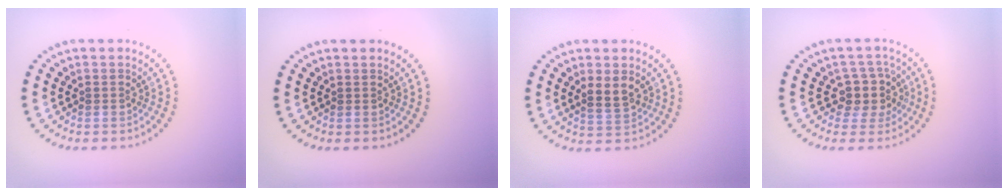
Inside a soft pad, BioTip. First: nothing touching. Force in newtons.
{"total": 0.0}
{"total": 2.4, "press": 2.3, "slide": 0.8}
{"total": 2.9, "press": 2.3, "slide": 1.7}